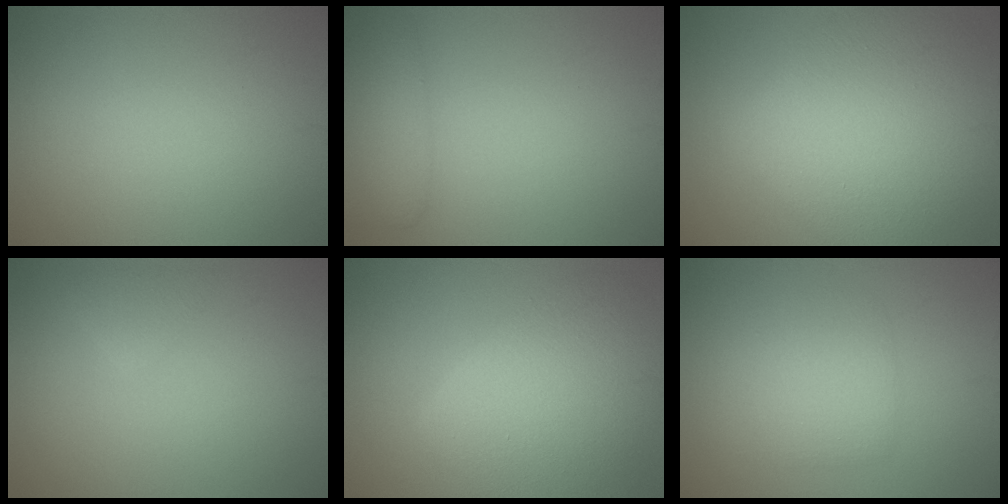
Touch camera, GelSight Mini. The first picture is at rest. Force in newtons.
{"total": 2.3, "press": 2.3, "slide": 0.1}
{"total": 10.2, "press": 10.2, "slide": 0.4}
{"total": 1.2, "press": 1.1, "slide": 0.1}
{"total": 7.2, "press": 7.1, "slide": 0.3}
{"total": 2.8, "press": 2.8, "slide": 0.0}